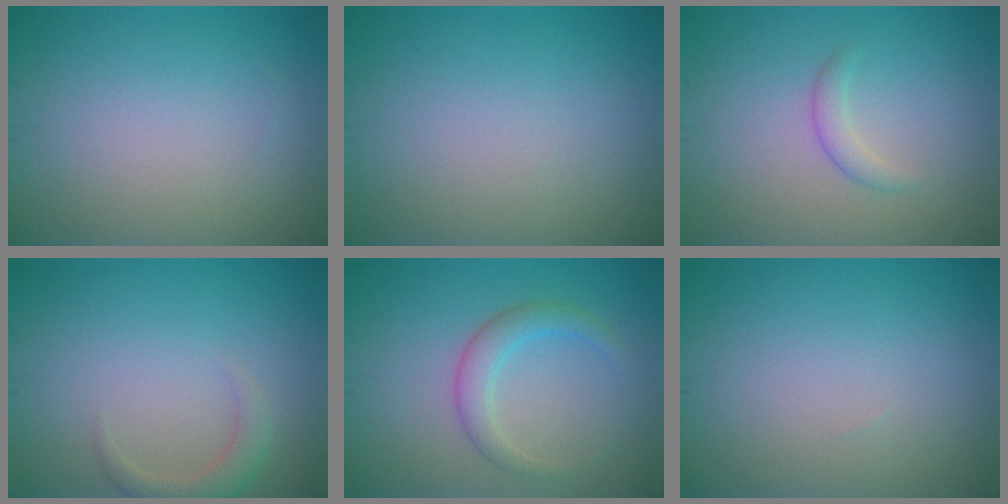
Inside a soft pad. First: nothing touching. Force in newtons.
{"total": 0.0}
{"total": 1.4, "press": 1.4, "slide": 0.0}
{"total": 2.1, "press": 2.1, "slide": 0.3}
{"total": 2.7, "press": 2.7, "slide": 0.1}
{"total": 0.0}